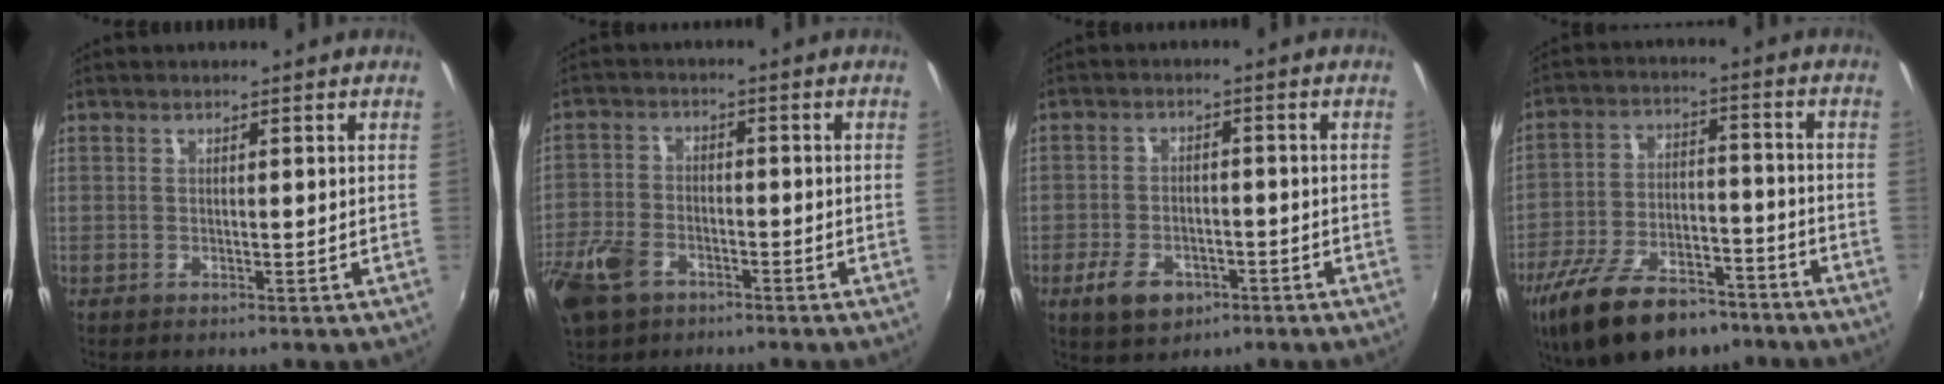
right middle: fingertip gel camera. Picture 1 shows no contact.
{"total": 10.3, "force": [-6.1, 6.2, 5.5], "torque": [-0.148, -0.008, -0.121]}
{"total": 7.5, "force": [-4.2, 4.7, 4.2], "torque": [-0.106, -0.003, -0.066]}
{"total": 19.5, "force": [-13.6, 8.7, 10.9], "torque": [-0.222, -0.021, -0.220]}